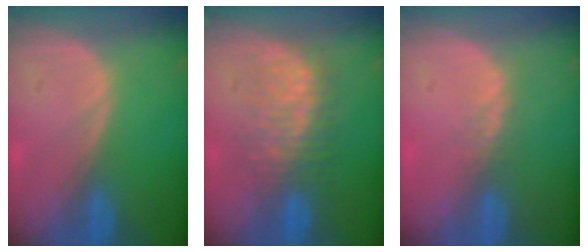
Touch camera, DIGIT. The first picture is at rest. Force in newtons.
{"total": 7.8, "press": 7.8, "slide": 0.4}
{"total": 1.7, "press": 1.4, "slide": 0.9}